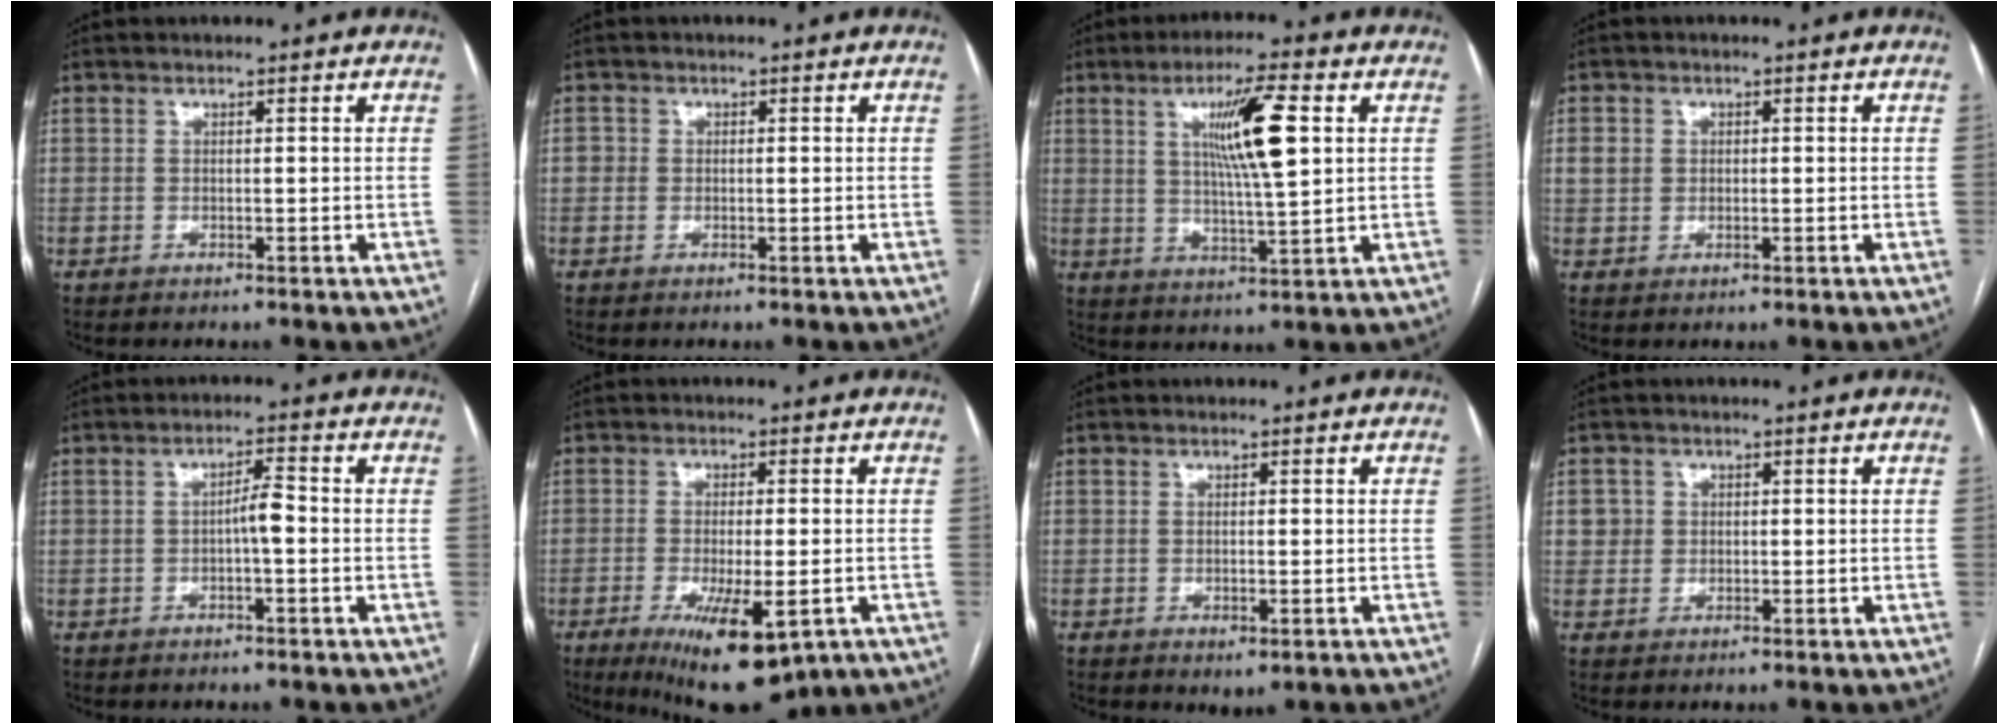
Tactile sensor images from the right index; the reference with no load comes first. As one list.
[{"total": 1.6, "force": [0.0, 1.5, 0.4], "torque": [0.000, 0.009, -0.002]}, {"total": 10.4, "force": [2.9, 0.7, 9.9], "torque": [-0.172, 0.001, 0.051]}, {"total": 2.7, "force": [0.5, 2.4, 1.0], "torque": [-0.021, 0.012, 0.012]}, {"total": 3.0, "force": [-0.6, 0.4, 2.9], "torque": [-0.046, 0.005, -0.011]}, {"total": 12.6, "force": [-6.2, 3.5, 10.4], "torque": [-0.156, -0.023, -0.085]}, {"total": 2.0, "force": [-0.7, 0.8, 1.7], "torque": [-0.029, -0.005, -0.003]}, {"total": 2.3, "force": [0.4, 2.2, 0.1], "torque": [0.008, 0.007, 0.005]}]